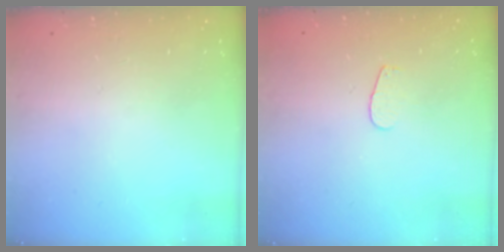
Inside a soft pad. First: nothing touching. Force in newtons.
{"total": 2.6, "press": 2.5, "slide": 0.3}